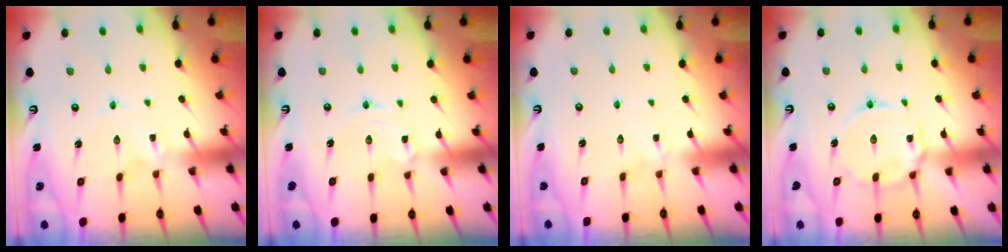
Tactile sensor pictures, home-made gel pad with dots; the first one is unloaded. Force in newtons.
{"total": 1.7, "press": 1.7, "slide": 0.1}
{"total": 1.0, "press": 1.0, "slide": 0.2}
{"total": 10.1, "press": 10.0, "slide": 0.8}